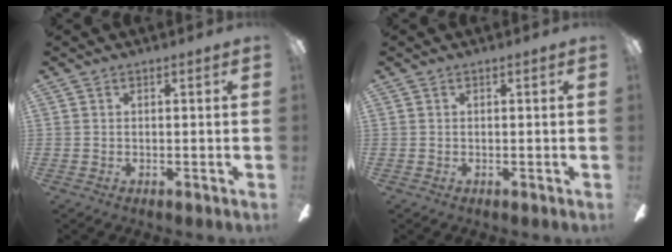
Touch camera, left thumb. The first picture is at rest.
{"total": 0.0}